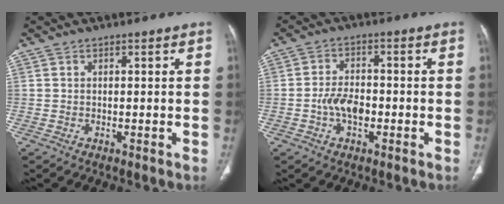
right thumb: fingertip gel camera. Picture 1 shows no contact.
{"total": 5.6, "force": [-1.6, 3.3, 4.3], "torque": [-0.070, 0.015, -0.032]}